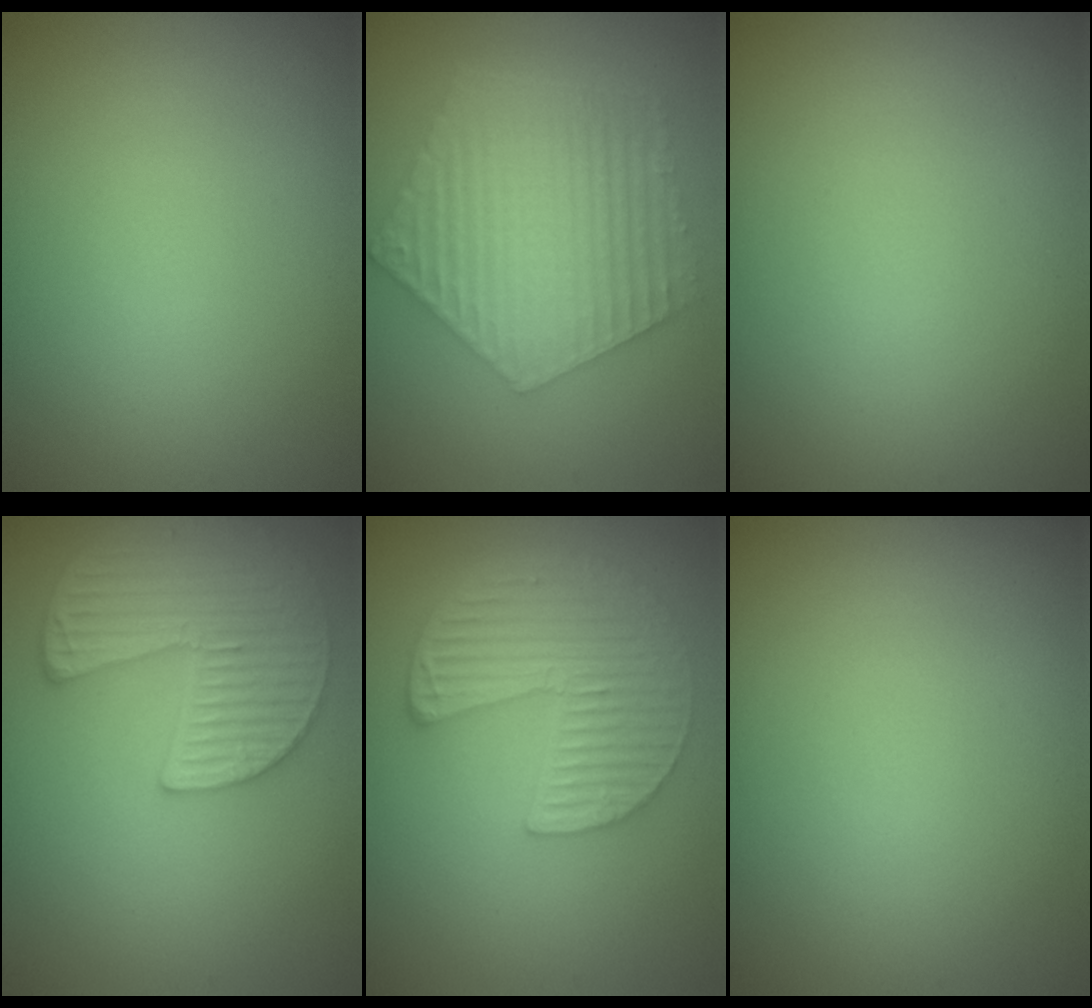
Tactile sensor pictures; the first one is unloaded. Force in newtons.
{"total": 6.4, "press": 4.6, "slide": 4.5}
{"total": 0.0}
{"total": 5.3, "press": 4.3, "slide": 3.1}
{"total": 5.4, "press": 4.0, "slide": 3.6}
{"total": 0.0}